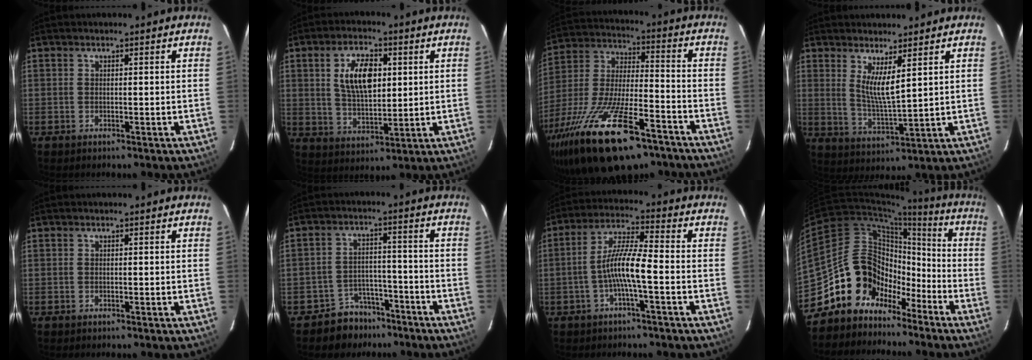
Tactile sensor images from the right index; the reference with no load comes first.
{"total": 10.5, "force": [2.7, 5.2, 8.7], "torque": [-0.161, 0.009, 0.055]}
{"total": 26.2, "force": [-16.5, 9.0, 18.3], "torque": [-0.370, -0.047, -0.278]}
{"total": 6.3, "force": [3.3, 0.7, 5.3], "torque": [-0.098, -0.019, 0.062]}
{"total": 0.0}
{"total": 7.3, "force": [-5.6, 4.7, 0.5], "torque": [-0.021, 0.028, -0.080]}
{"total": 8.0, "force": [-2.4, 0.5, 7.6], "torque": [-0.161, 0.011, -0.046]}
{"total": 14.2, "force": [-9.0, 10.4, 3.9], "torque": [-0.075, 0.046, -0.151]}